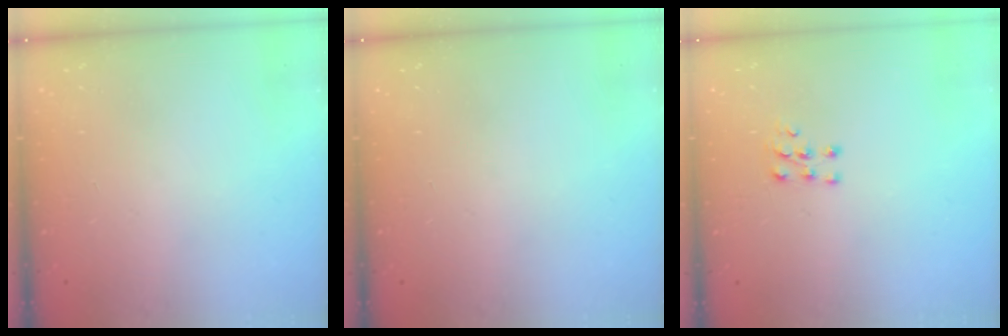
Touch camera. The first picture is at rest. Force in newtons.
{"total": 0.0}
{"total": 5.3, "press": 5.3, "slide": 0.4}